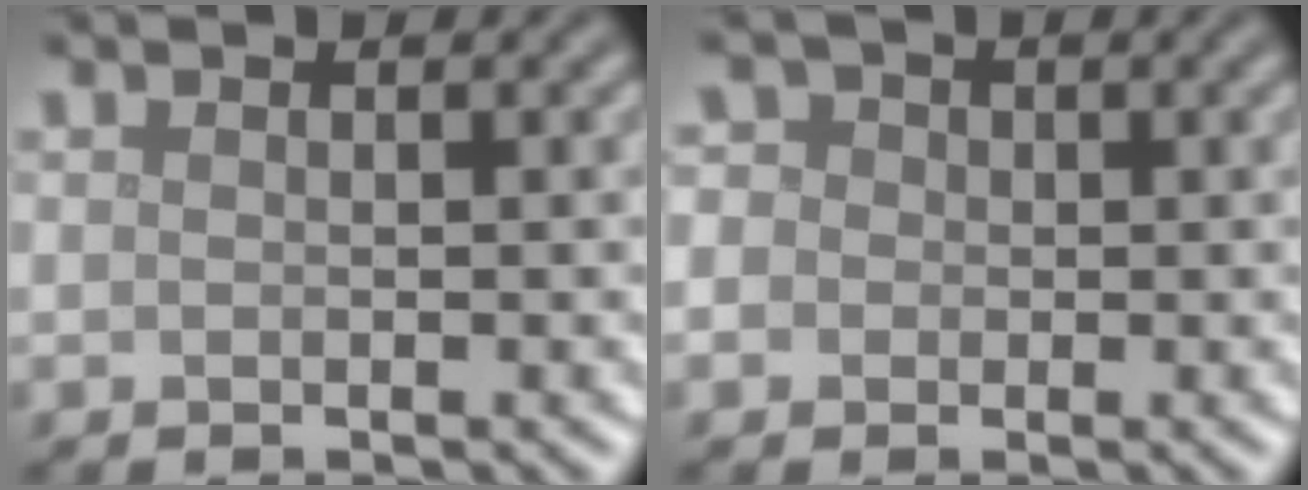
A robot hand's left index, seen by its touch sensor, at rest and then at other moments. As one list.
[{"total": 4.6, "force": [0.9, 4.2, 1.8], "torque": [-0.023, 0.038, -0.018]}]